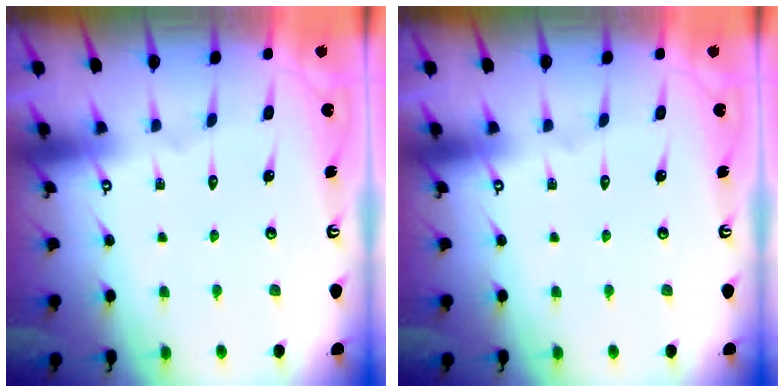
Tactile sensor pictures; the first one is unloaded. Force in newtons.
{"total": 0.0}